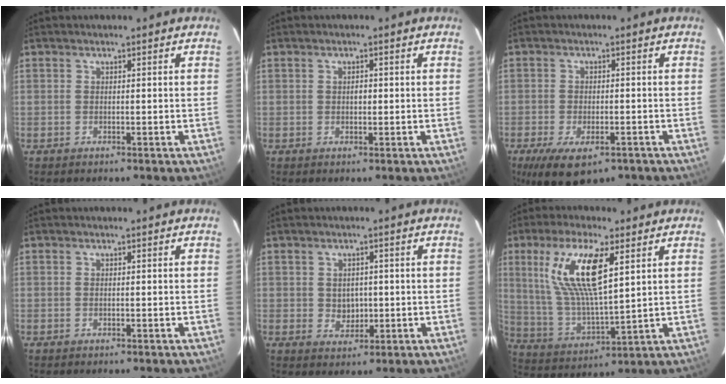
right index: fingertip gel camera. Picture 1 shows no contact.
{"total": 0.7, "force": [0.1, 0.5, 0.5], "torque": [-0.006, 0.002, 0.003]}
{"total": 9.1, "force": [-5.7, 4.0, 5.9], "torque": [-0.128, -0.033, -0.088]}
{"total": 0.0}
{"total": 3.7, "force": [0.0, 3.3, 1.8], "torque": [-0.028, 0.001, 0.007]}
{"total": 15.6, "force": [6.4, 4.1, 13.6], "torque": [-0.266, 0.002, 0.135]}